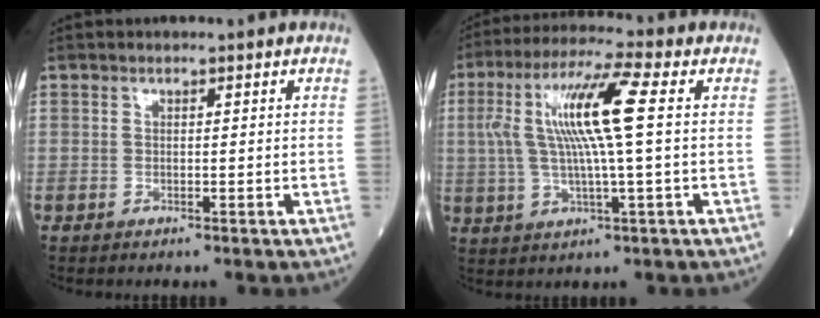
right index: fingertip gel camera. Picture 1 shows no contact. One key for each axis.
{"total": 12.1, "fx": 1.8, "fy": 0.6, "fz": 11.9, "tx": -0.241, "ty": 0.019, "tz": 0.032}